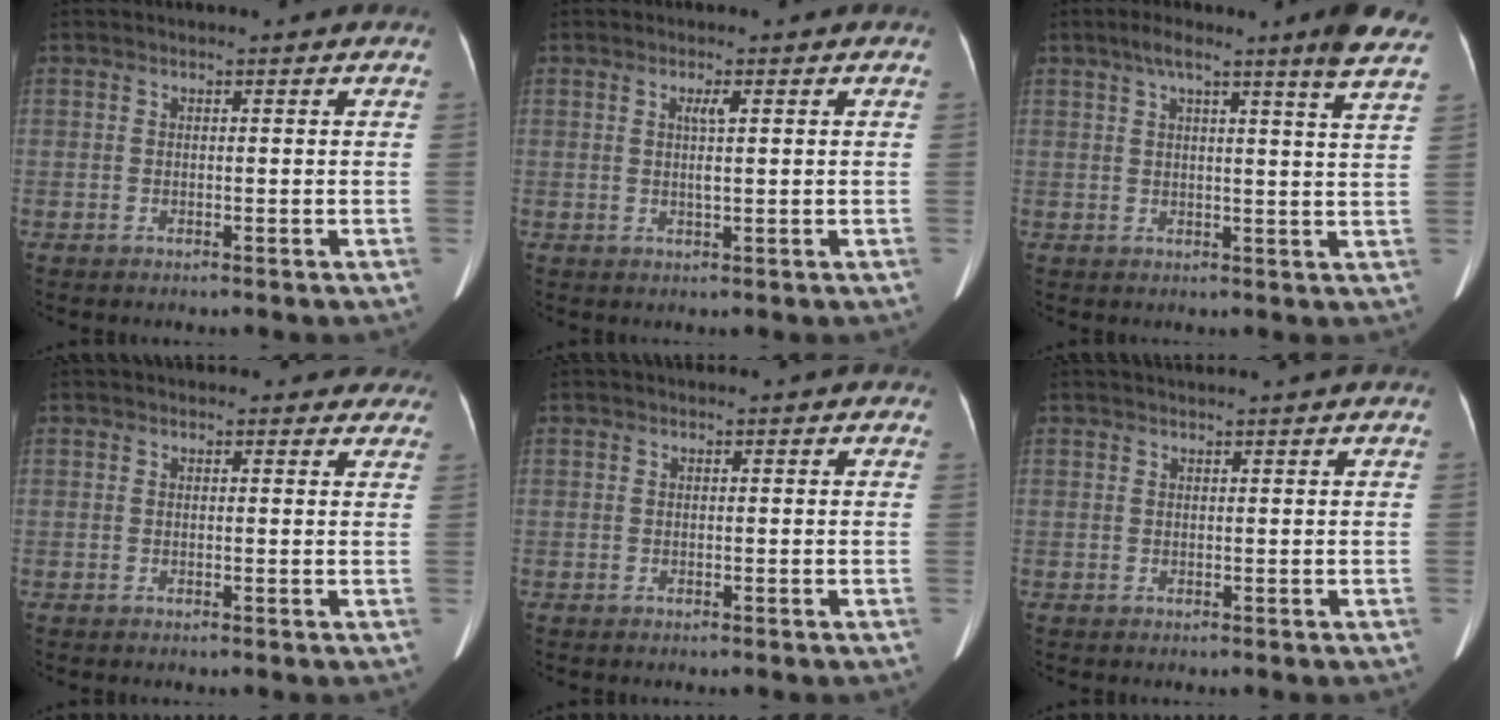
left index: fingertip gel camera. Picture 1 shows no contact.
{"total": 2.0, "force": [0.5, 0.1, 2.0], "torque": [-0.038, 0.004, 0.009]}
{"total": 11.6, "force": [8.7, -0.5, 7.6], "torque": [-0.098, 0.003, 0.091]}
{"total": 3.6, "force": [3.1, 1.9, 0.2], "torque": [0.019, -0.006, 0.014]}
{"total": 0.0}
{"total": 1.8, "force": [1.7, -0.4, 0.6], "torque": [-0.006, 0.015, 0.029]}